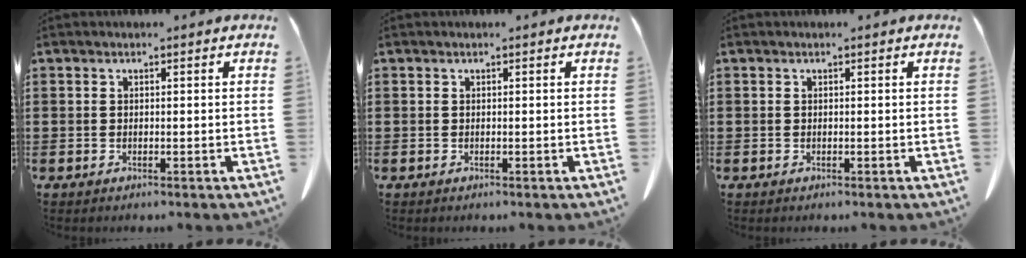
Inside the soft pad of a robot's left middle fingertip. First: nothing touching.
{"total": 0.0}
{"total": 0.0}